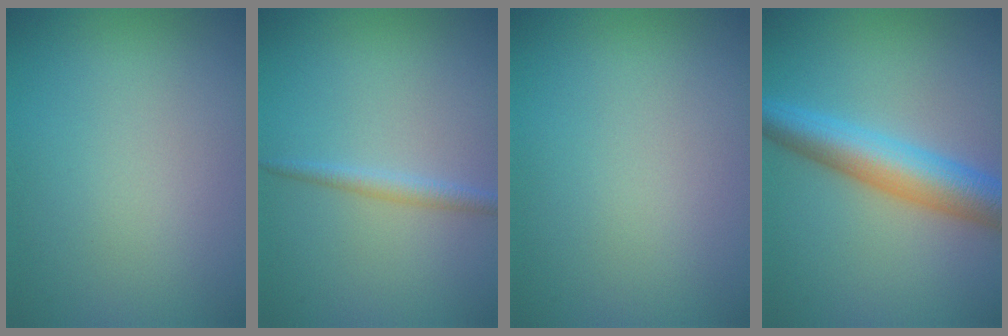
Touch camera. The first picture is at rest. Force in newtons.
{"total": 1.4, "press": 1.4, "slide": 0.1}
{"total": 0.0}
{"total": 6.4, "press": 6.4, "slide": 0.1}